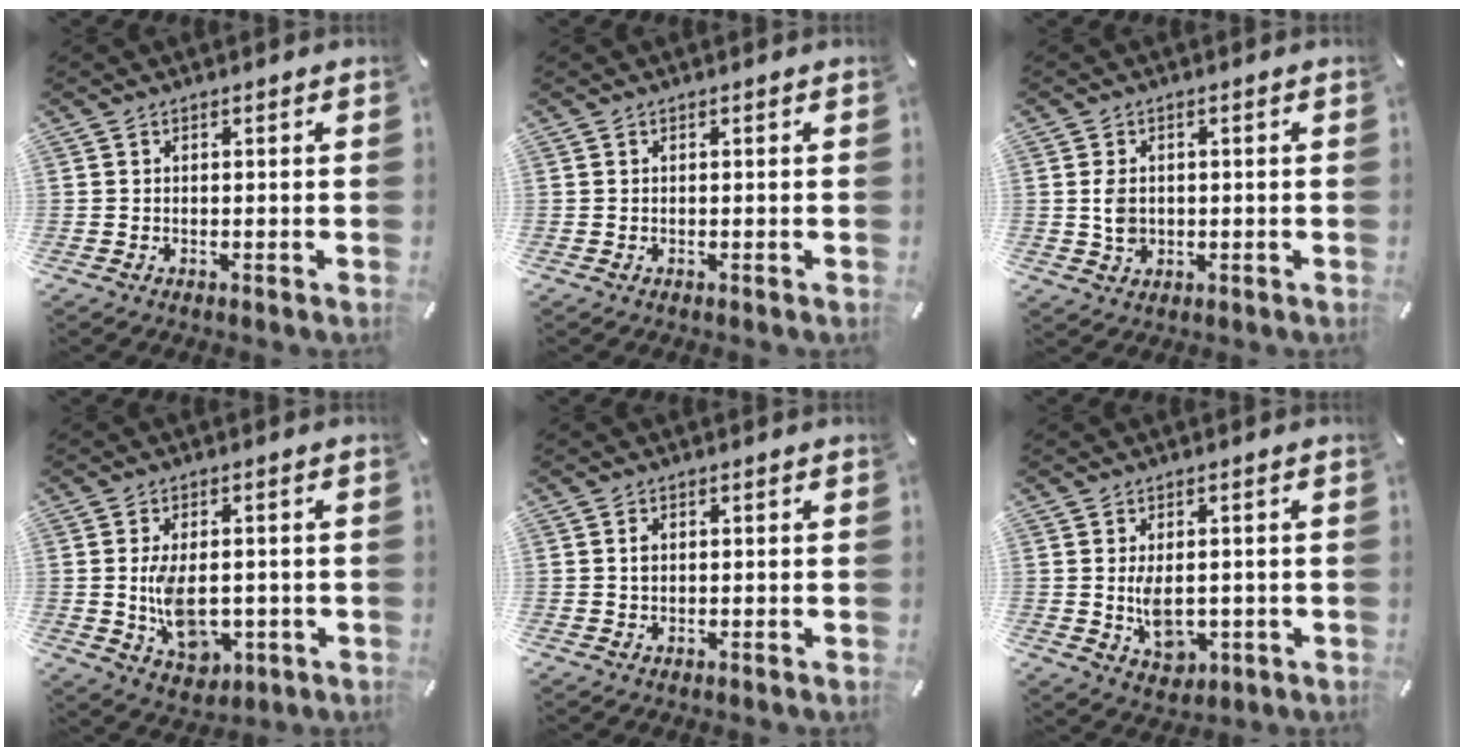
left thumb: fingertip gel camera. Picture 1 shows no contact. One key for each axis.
{"total": 0.0}
{"total": 4.1, "fx": -0.2, "fy": 3.2, "fz": 2.5, "tx": -0.062, "ty": 0.001, "tz": -0.006}
{"total": 9.3, "fx": -0.9, "fy": 6.3, "fz": 6.8, "tx": -0.127, "ty": -0.002, "tz": -0.018}
{"total": 1.4, "fx": 0.2, "fy": 1.0, "fz": 0.9, "tx": -0.021, "ty": 0.005, "tz": 0.002}
{"total": 6.3, "fx": -0.4, "fy": 4.4, "fz": 4.4, "tx": -0.078, "ty": -0.007, "tz": -0.010}